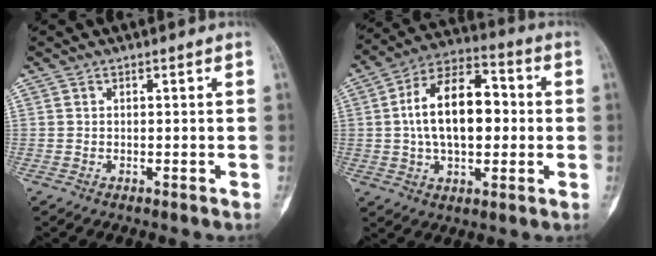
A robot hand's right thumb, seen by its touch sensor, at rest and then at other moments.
{"total": 17.0, "force": [0.8, 9.6, 14.0], "torque": [-0.217, 0.028, 0.008]}